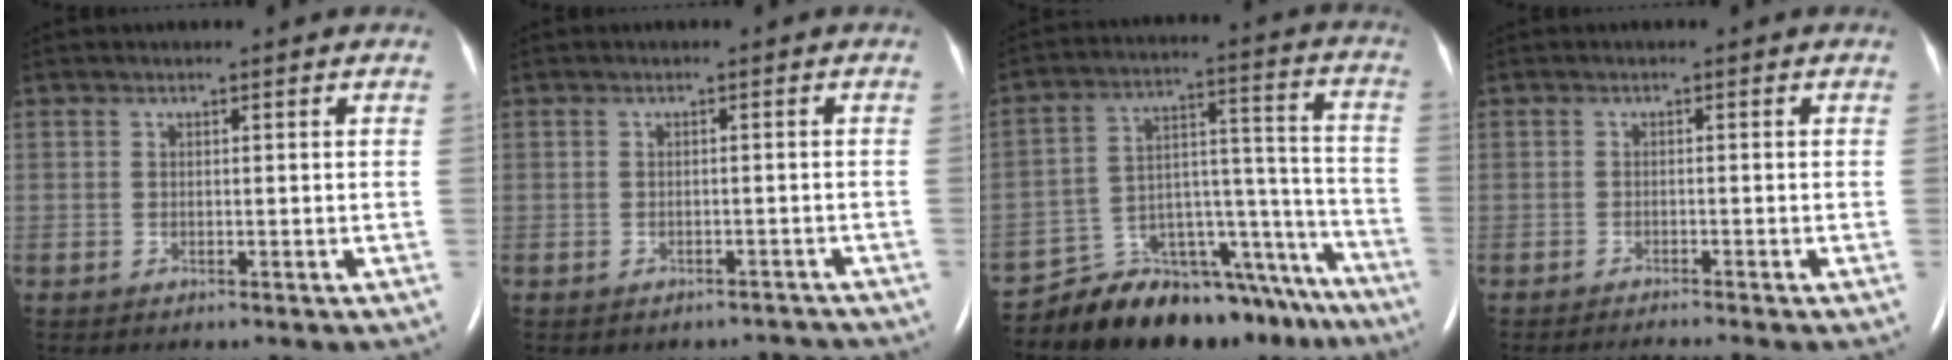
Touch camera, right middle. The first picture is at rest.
{"total": 2.5, "force": [-2.2, 1.1, -0.2], "torque": [0.007, 0.007, -0.027]}
{"total": 20.8, "force": [-18.6, 6.8, 6.2], "torque": [-0.056, 0.053, -0.270]}
{"total": 3.2, "force": [-2.8, -1.0, 1.1], "torque": [-0.011, -0.007, -0.042]}